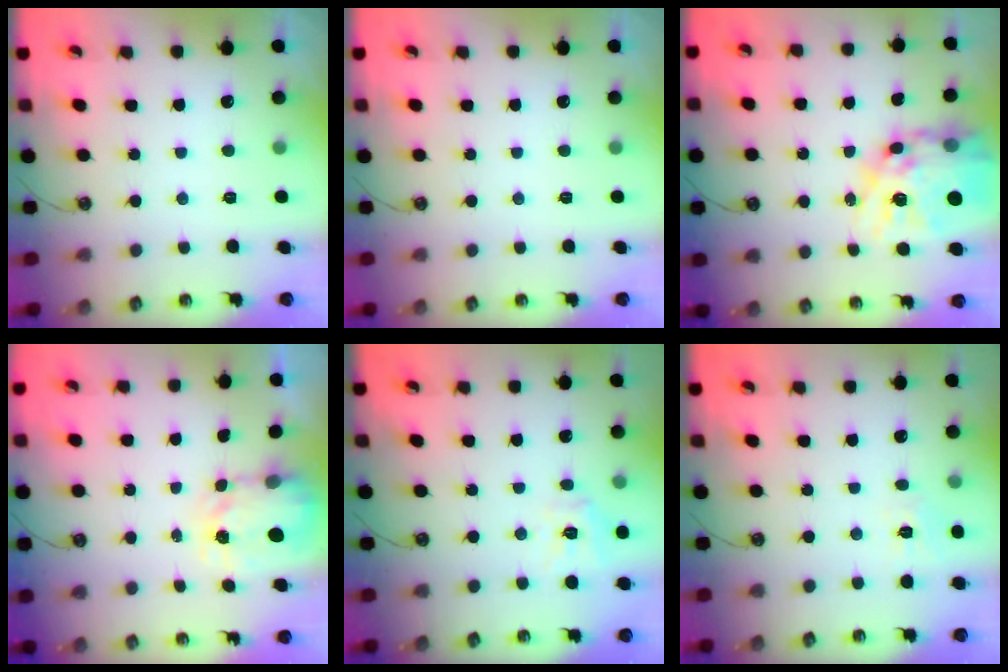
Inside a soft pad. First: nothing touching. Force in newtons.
{"total": 0.0}
{"total": 23.3, "press": 23.2, "slide": 2.1}
{"total": 3.6, "press": 3.6, "slide": 0.4}
{"total": 10.9, "press": 10.8, "slide": 1.3}
{"total": 4.4, "press": 4.3, "slide": 0.7}